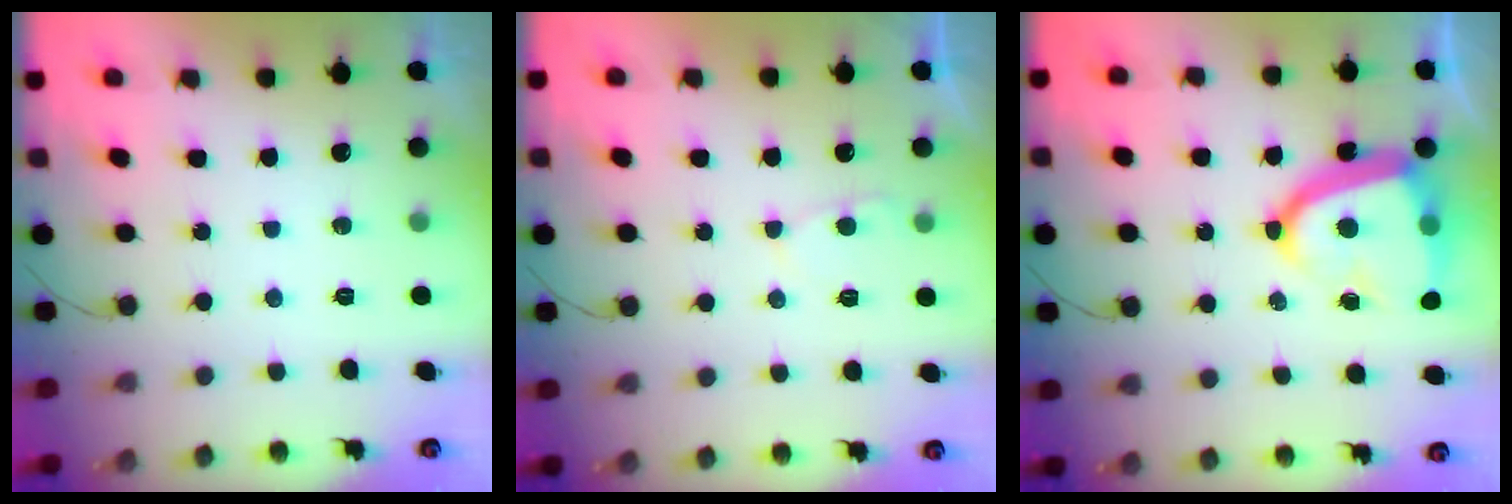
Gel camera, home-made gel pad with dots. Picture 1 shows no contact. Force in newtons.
{"total": 3.1, "press": 3.1, "slide": 0.4}
{"total": 16.6, "press": 16.5, "slide": 1.7}